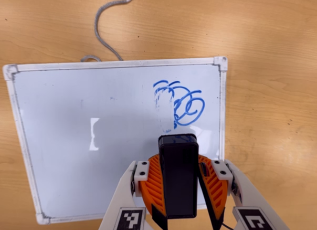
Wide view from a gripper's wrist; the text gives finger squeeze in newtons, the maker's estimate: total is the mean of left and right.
{"total": 9.0, "left": 9.3, "right": 8.7}